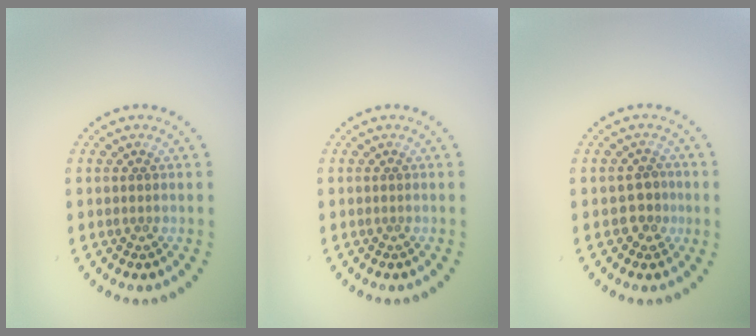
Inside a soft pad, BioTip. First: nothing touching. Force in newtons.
{"total": 0.0}
{"total": 2.0, "press": 1.8, "slide": 0.7}